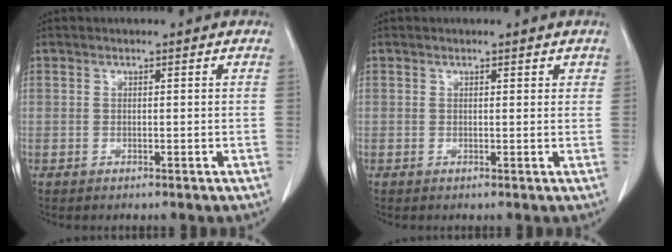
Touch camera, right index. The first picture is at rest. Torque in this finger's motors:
{"motor_torque": [0.02, -0.02, -0.07, -0.01]}